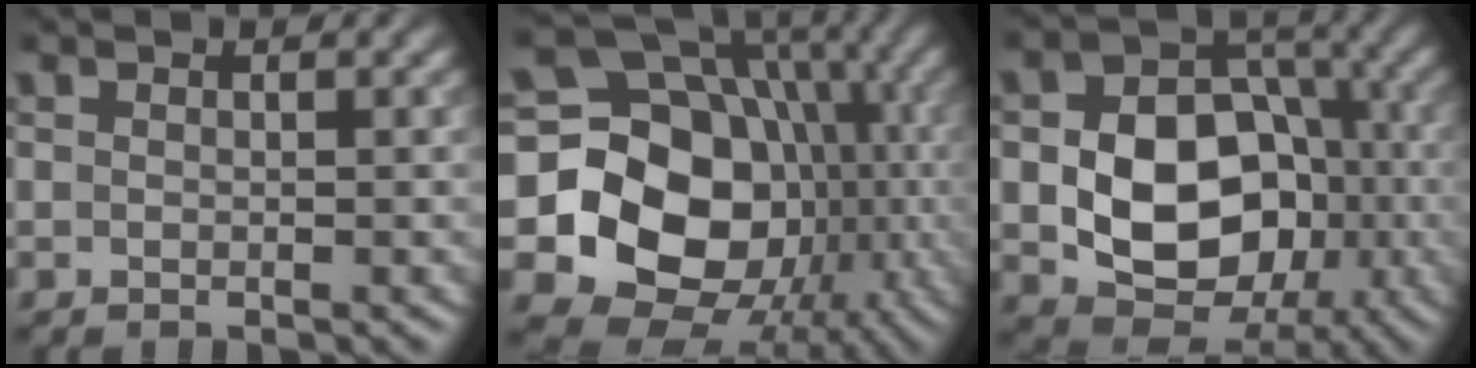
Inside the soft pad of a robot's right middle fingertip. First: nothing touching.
{"total": 18.8, "force": [-2.3, 16.0, 9.6], "torque": [-0.144, -0.012, -0.052]}
{"total": 11.3, "force": [-2.0, 8.3, 7.4], "torque": [-0.112, 0.004, -0.037]}